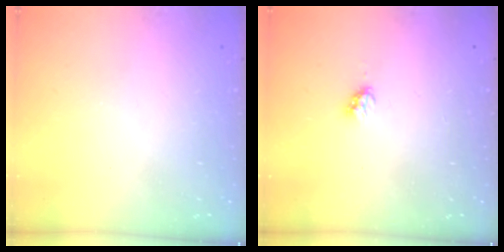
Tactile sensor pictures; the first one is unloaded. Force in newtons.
{"total": 2.8, "press": 2.8, "slide": 0.2}